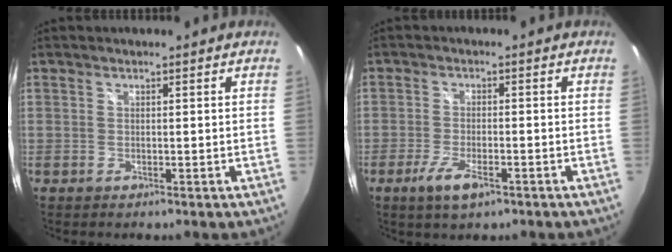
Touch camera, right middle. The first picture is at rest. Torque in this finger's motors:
{"motor_torque": [0.80, -0.71, 0.08, 0.05]}